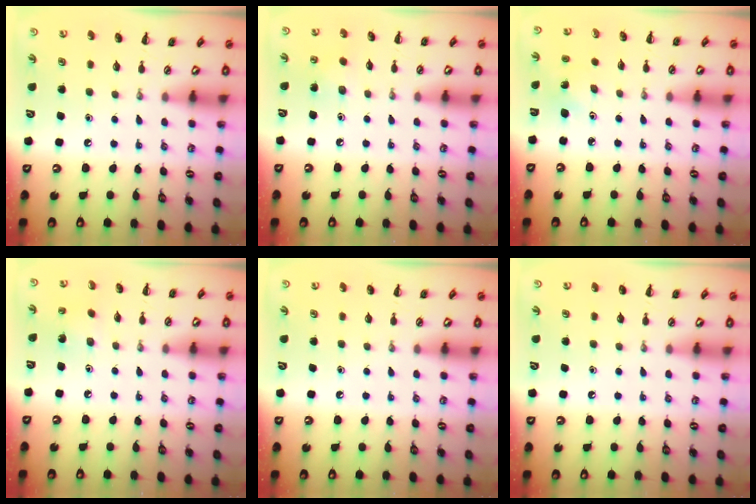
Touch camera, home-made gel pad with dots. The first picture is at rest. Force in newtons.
{"total": 3.8, "press": 3.7, "slide": 0.9}
{"total": 3.8, "press": 3.6, "slide": 1.1}
{"total": 1.5, "press": 1.3, "slide": 0.6}
{"total": 0.0}
{"total": 0.5, "press": 0.1, "slide": 0.5}